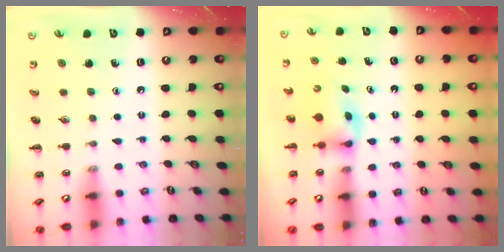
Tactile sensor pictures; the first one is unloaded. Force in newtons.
{"total": 2.9, "press": 2.7, "slide": 1.0}